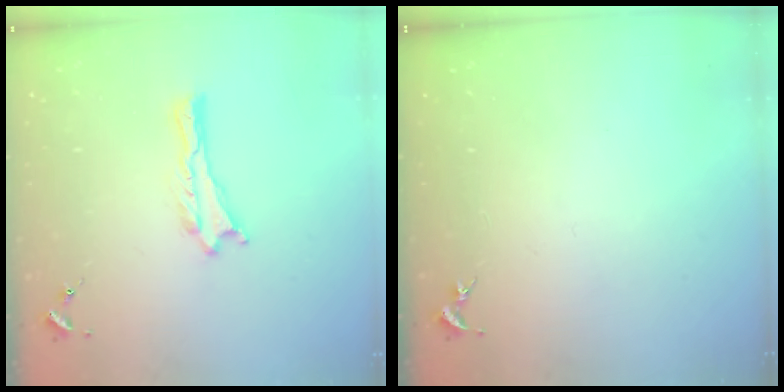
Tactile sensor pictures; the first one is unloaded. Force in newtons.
{"total": 0.0}